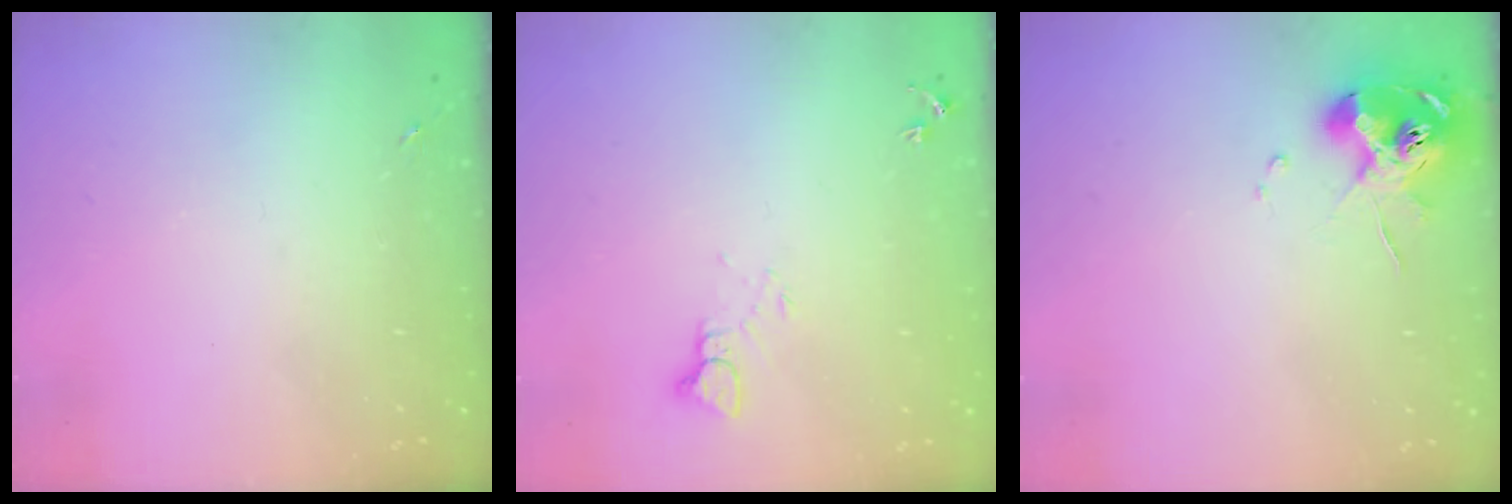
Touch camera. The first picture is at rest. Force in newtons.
{"total": 4.5, "press": 4.5, "slide": 0.3}
{"total": 10.5, "press": 10.4, "slide": 1.3}